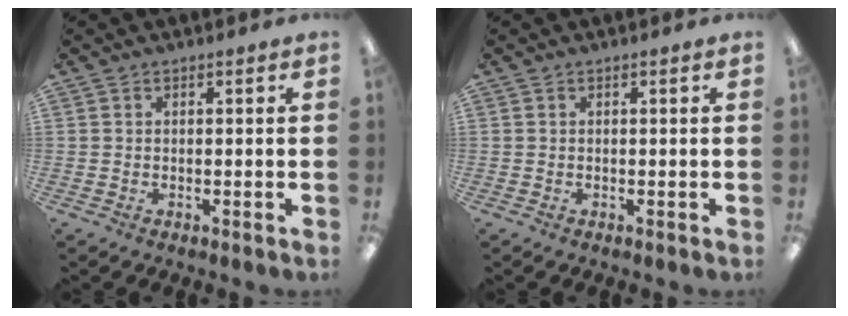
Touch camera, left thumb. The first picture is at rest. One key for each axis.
{"total": 0.0}